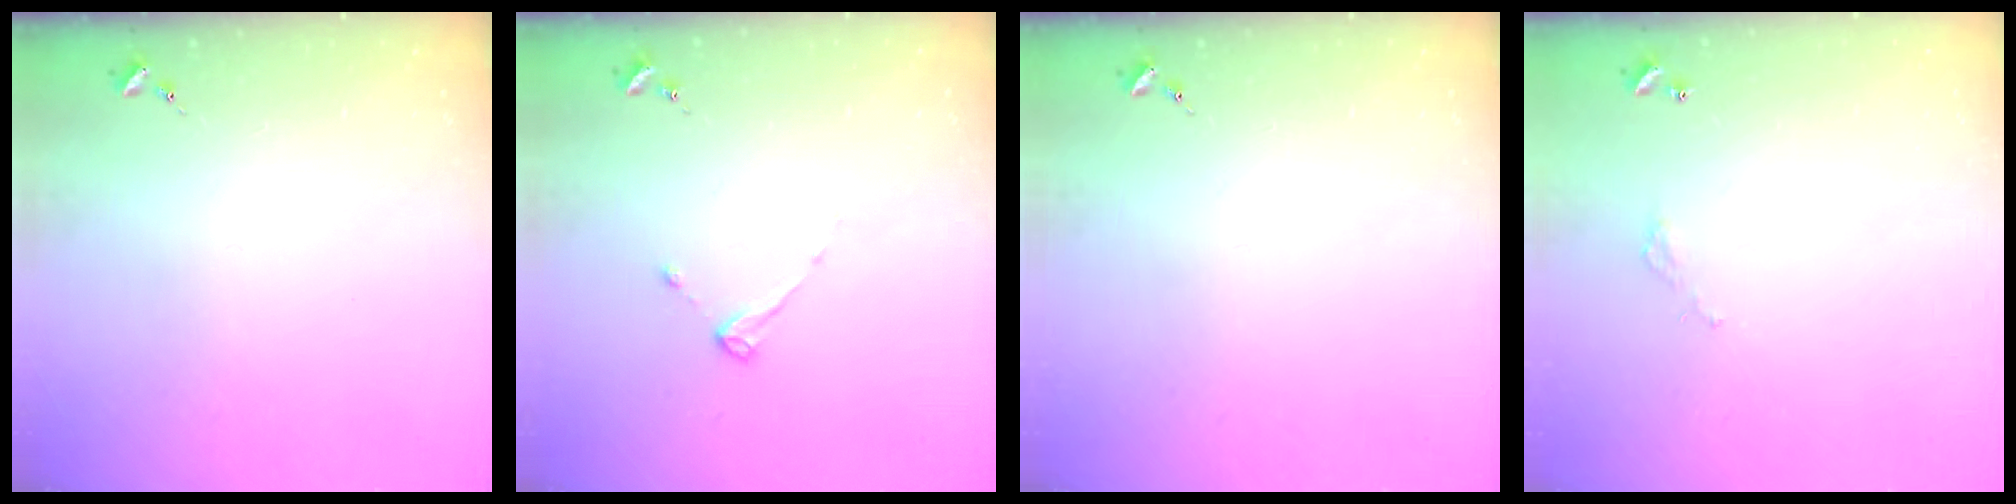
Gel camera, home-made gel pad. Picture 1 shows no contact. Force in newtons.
{"total": 2.6, "press": 2.5, "slide": 0.4}
{"total": 0.0}
{"total": 2.8, "press": 2.8, "slide": 0.2}